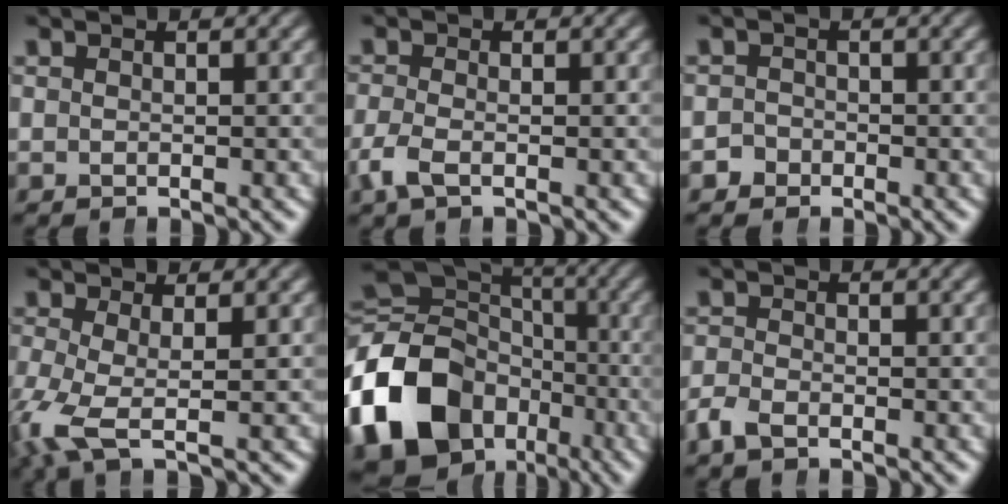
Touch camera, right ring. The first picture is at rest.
{"total": 2.2, "force": [-1.3, 0.9, 1.5], "torque": [-0.042, -0.013, -0.019]}
{"total": 1.9, "force": [-1.3, 1.4, -0.2], "torque": [0.002, -0.010, -0.023]}
{"total": 4.1, "force": [-1.0, 1.9, 3.5], "torque": [-0.105, -0.034, -0.002]}
{"total": 15.1, "force": [-3.4, 12.1, 8.4], "torque": [-0.165, -0.051, -0.046]}
{"total": 1.8, "force": [-1.5, 0.7, 0.7], "torque": [-0.015, -0.009, -0.027]}